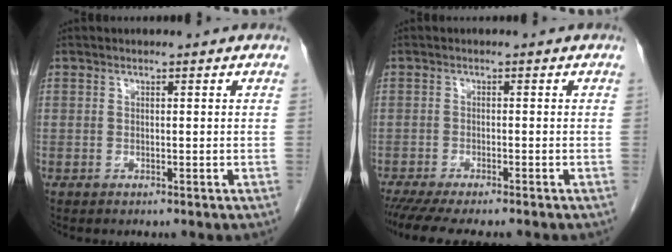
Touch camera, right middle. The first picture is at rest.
{"total": 9.5, "force": [-8.1, 1.2, 4.9], "torque": [-0.069, -0.017, -0.121]}